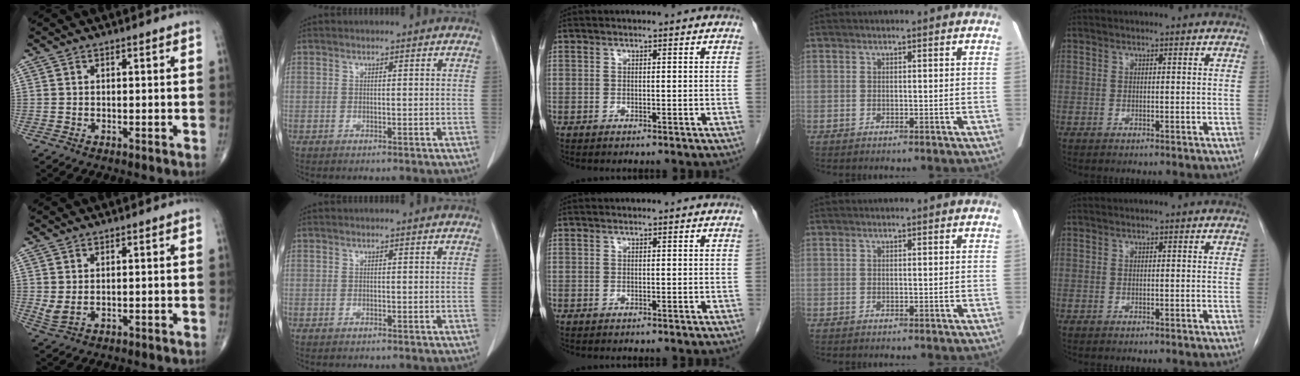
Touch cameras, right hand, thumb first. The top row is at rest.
{"thumb": {"total": 2.7, "force": [0.4, 1.4, 2.2], "torque": [-0.052, 0.001, 0.017]}}